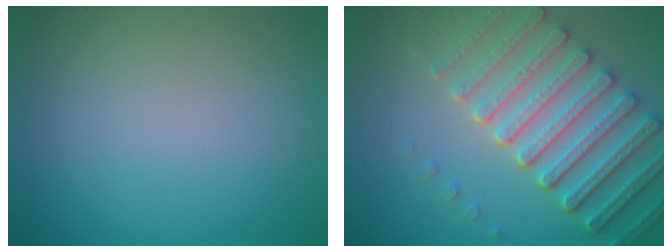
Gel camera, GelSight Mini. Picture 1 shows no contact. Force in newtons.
{"total": 7.2, "press": 5.6, "slide": 4.6}